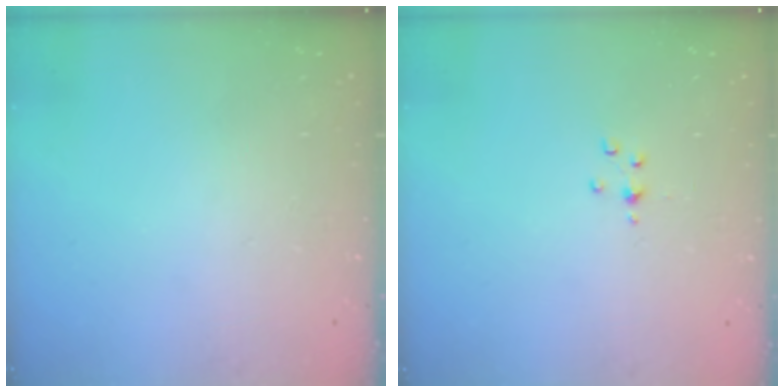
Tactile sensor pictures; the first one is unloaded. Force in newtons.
{"total": 3.0, "press": 3.0, "slide": 0.5}